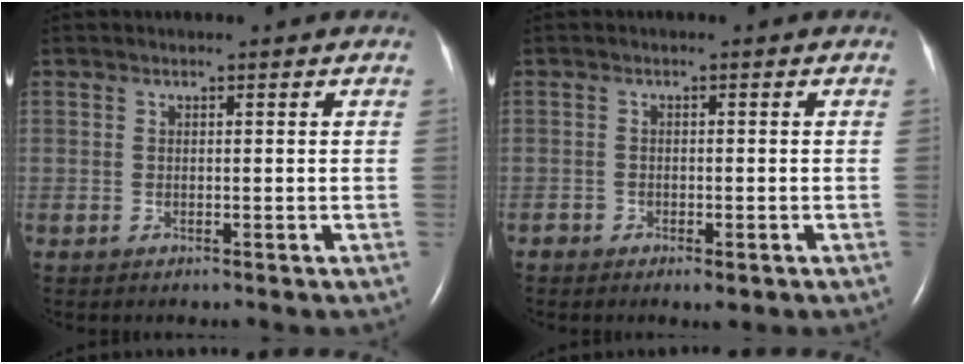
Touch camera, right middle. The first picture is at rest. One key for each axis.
{"total": 2.0, "fx": -1.2, "fy": 0.9, "fz": 1.2, "tx": -0.016, "ty": 0.000, "tz": -0.014}